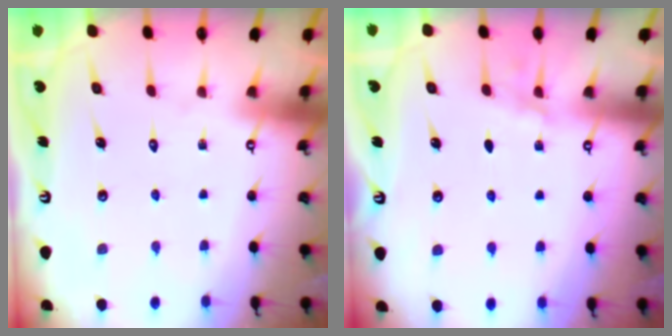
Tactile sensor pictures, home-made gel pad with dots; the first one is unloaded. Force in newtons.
{"total": 2.4, "press": 2.3, "slide": 0.3}